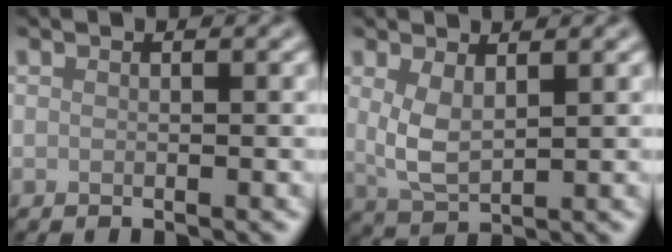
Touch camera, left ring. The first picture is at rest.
{"total": 3.2, "force": [1.1, 1.4, 2.7], "torque": [-0.062, -0.007, 0.026]}